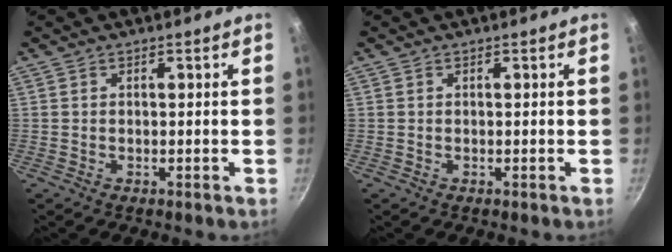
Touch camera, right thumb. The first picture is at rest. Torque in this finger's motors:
{"motor_torque": [0.00, 0.00, -0.01, 0.01, 0.02]}